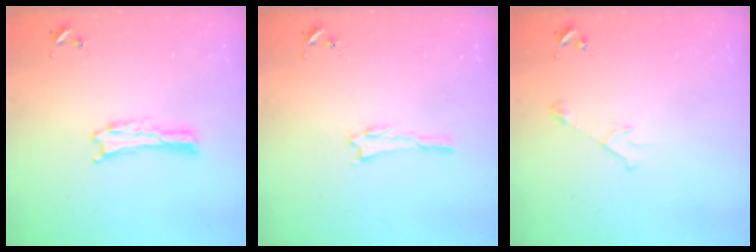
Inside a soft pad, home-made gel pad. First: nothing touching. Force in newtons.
{"total": 0.0}
{"total": 2.9, "press": 2.9, "slide": 0.3}